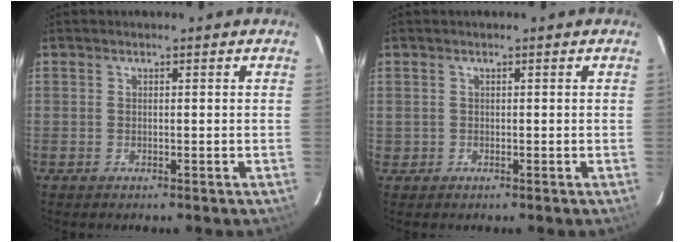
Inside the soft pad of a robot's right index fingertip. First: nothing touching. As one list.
[{"total": 1.0, "force": [-0.2, 1.0, -0.1], "torque": [0.001, 0.003, 0.000]}]